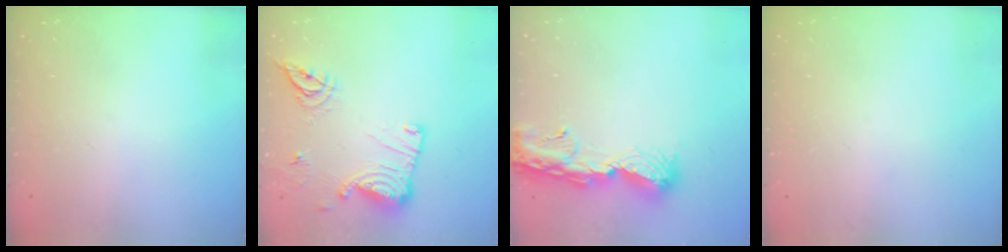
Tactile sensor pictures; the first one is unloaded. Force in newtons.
{"total": 14.9, "press": 14.9, "slide": 0.4}
{"total": 12.9, "press": 12.9, "slide": 1.3}
{"total": 0.0}